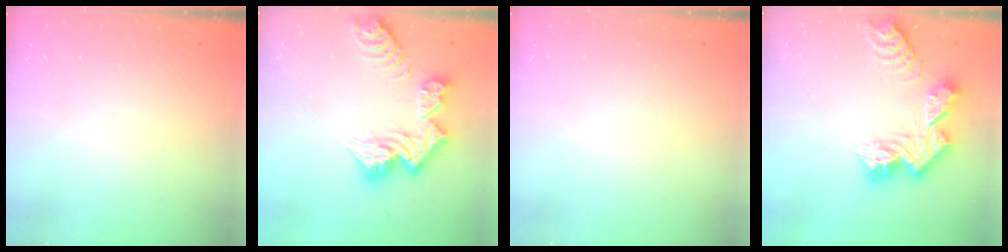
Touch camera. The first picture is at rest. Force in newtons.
{"total": 15.7, "press": 15.6, "slide": 1.7}
{"total": 0.0}
{"total": 13.8, "press": 13.7, "slide": 1.2}